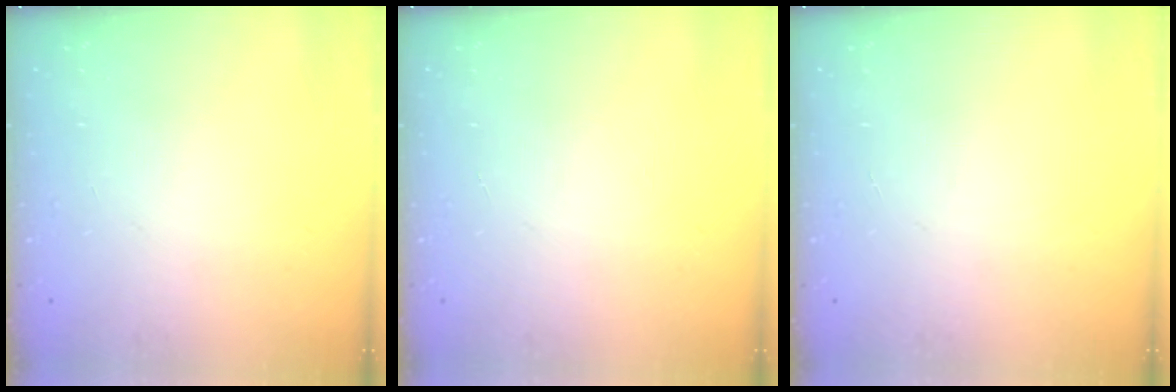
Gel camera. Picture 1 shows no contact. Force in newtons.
{"total": 0.0}
{"total": 0.0}